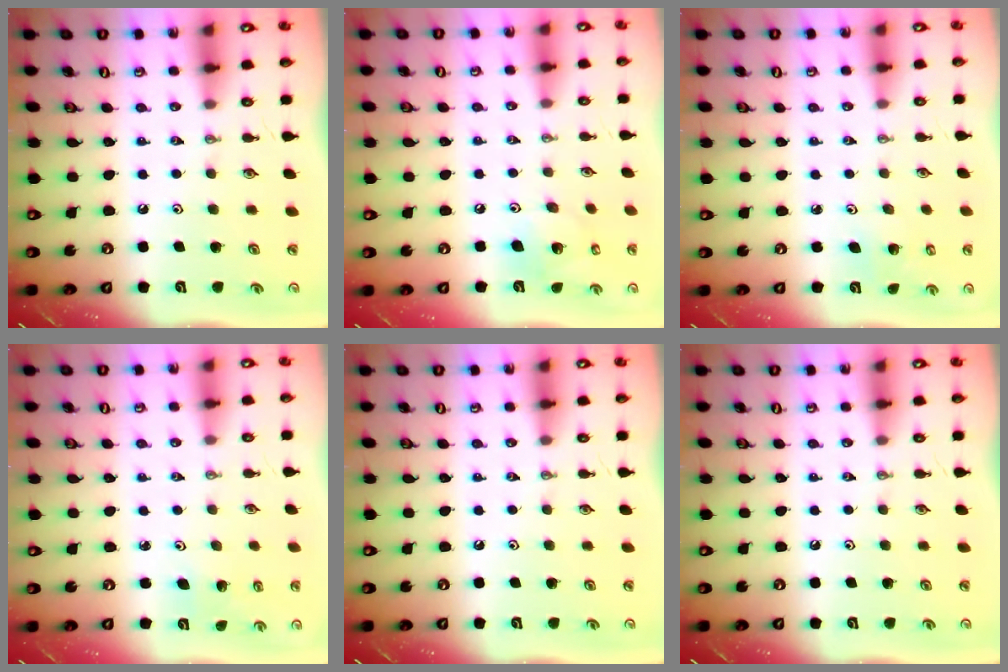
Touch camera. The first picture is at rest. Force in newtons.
{"total": 11.2, "press": 11.0, "slide": 2.0}
{"total": 3.3, "press": 3.3, "slide": 0.2}
{"total": 2.6, "press": 2.5, "slide": 0.9}
{"total": 0.0}
{"total": 0.0}